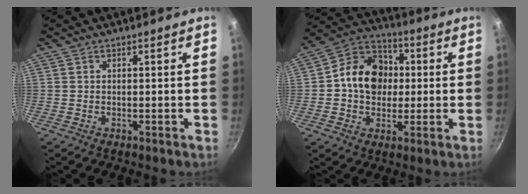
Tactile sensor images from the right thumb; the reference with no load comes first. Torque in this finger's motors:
{"motor_torque": [0.13, 0.13, 0.03, -0.03, 0.16]}